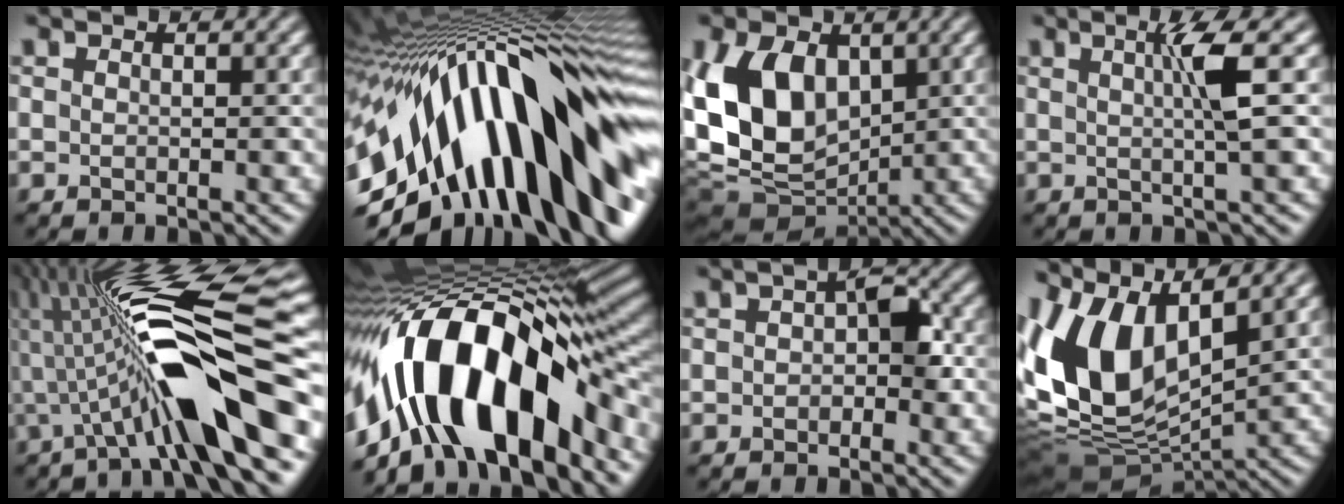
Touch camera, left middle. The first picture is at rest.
{"total": 18.5, "force": [-1.6, 9.0, 16.1], "torque": [-0.237, 0.010, -0.051]}
{"total": 13.0, "force": [1.1, 9.3, 9.1], "torque": [-0.195, -0.004, 0.015]}
{"total": 3.3, "force": [0.9, 0.2, 3.2], "torque": [-0.057, 0.004, 0.014]}
{"total": 12.6, "force": [-1.4, 2.6, 12.2], "torque": [-0.193, 0.025, -0.034]}
{"total": 16.2, "force": [-4.5, 7.8, 13.5], "torque": [-0.208, 0.018, -0.084]}
{"total": 3.2, "force": [0.1, 2.0, 2.6], "torque": [-0.032, 0.006, -0.009]}
{"total": 10.9, "force": [2.7, 6.3, 8.5], "torque": [-0.199, 0.000, 0.043]}